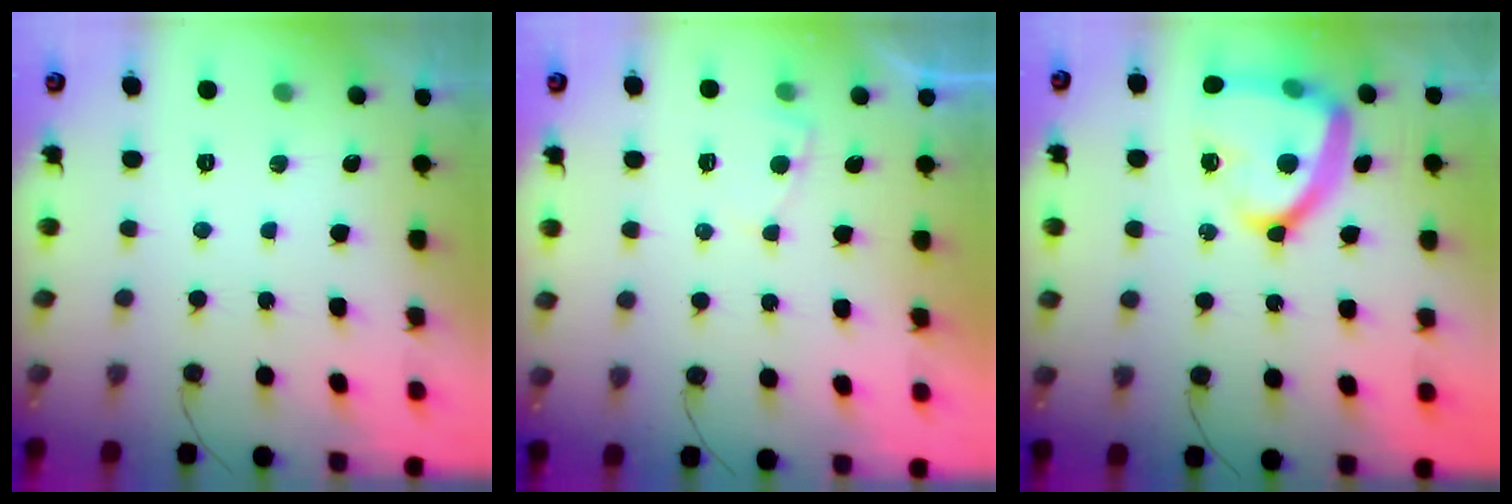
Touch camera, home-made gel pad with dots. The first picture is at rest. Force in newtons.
{"total": 2.3, "press": 2.3, "slide": 0.2}
{"total": 17.3, "press": 17.2, "slide": 1.5}